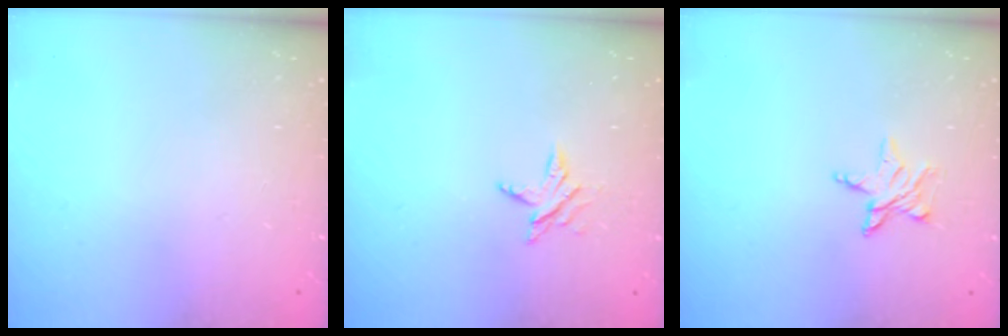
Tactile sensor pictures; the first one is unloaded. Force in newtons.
{"total": 4.4, "press": 4.3, "slide": 0.4}
{"total": 5.2, "press": 5.2, "slide": 0.4}